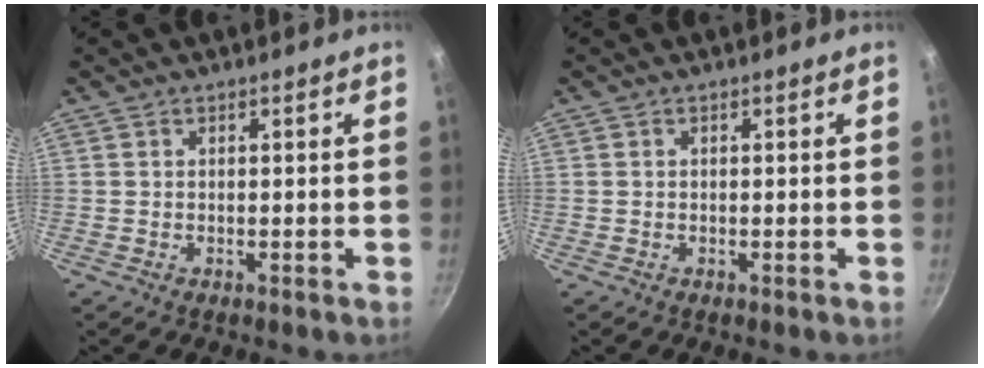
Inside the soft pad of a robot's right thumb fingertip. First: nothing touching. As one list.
[{"total": 0.0}]